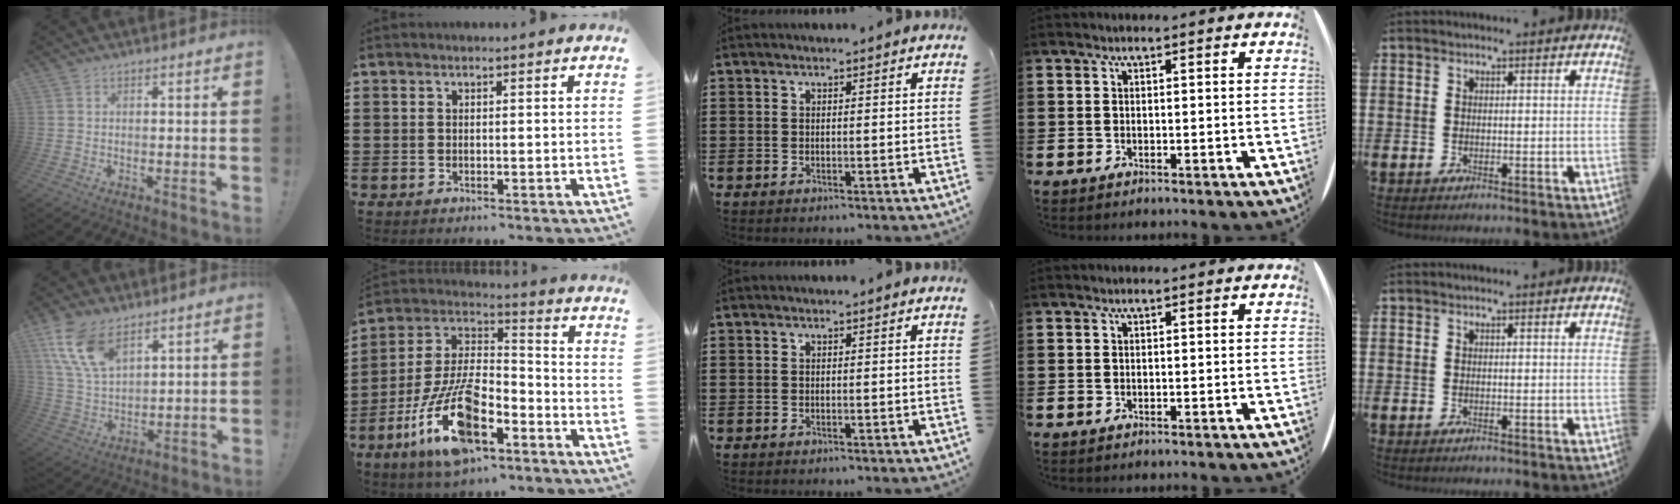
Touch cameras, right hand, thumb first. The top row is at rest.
{"thumb": {"total": 13.8, "force": [8.3, 7.5, 8.2], "torque": [-0.173, -0.028, 0.163]}, "index": {"total": 15.7, "force": [-8.5, 5.9, 11.8], "torque": [-0.242, 0.019, -0.152]}}